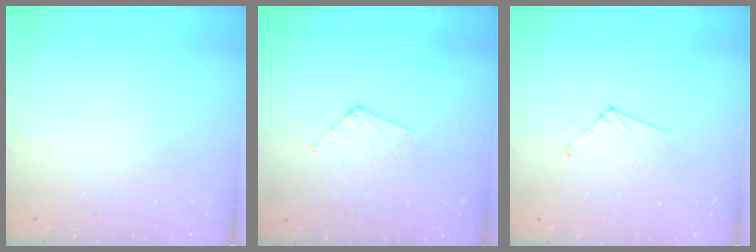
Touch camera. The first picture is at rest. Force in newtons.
{"total": 3.7, "press": 3.7, "slide": 0.4}
{"total": 3.8, "press": 3.8, "slide": 0.3}